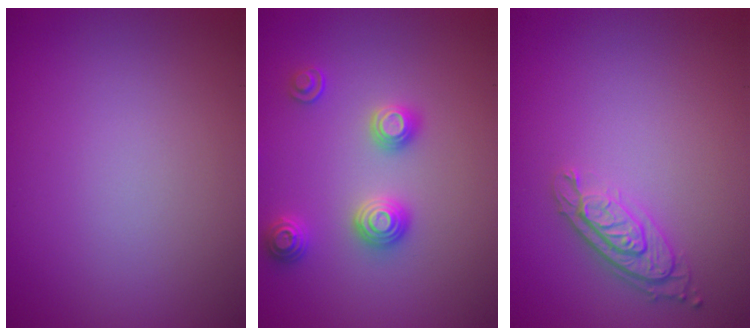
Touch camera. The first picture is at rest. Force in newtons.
{"total": 2.8, "press": 2.7, "slide": 0.8}
{"total": 3.0, "press": 2.3, "slide": 1.9}